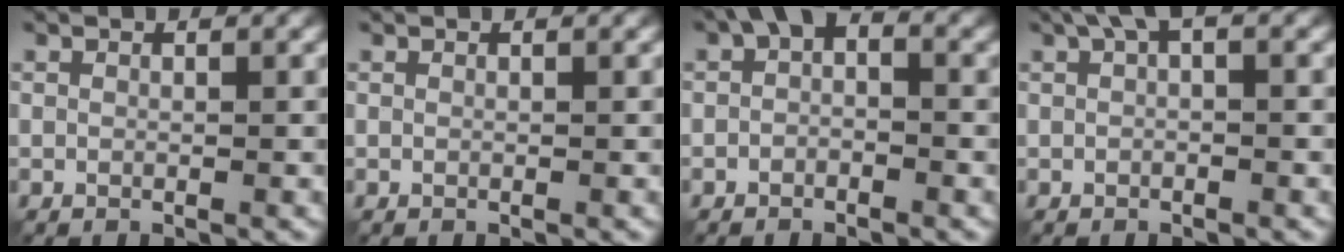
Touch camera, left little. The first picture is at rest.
{"total": 0.0}
{"total": 3.3, "force": [0.6, 2.2, 2.4], "torque": [-0.032, 0.016, -0.004]}
{"total": 2.6, "force": [0.7, 1.1, 2.2], "torque": [-0.042, 0.009, 0.013]}